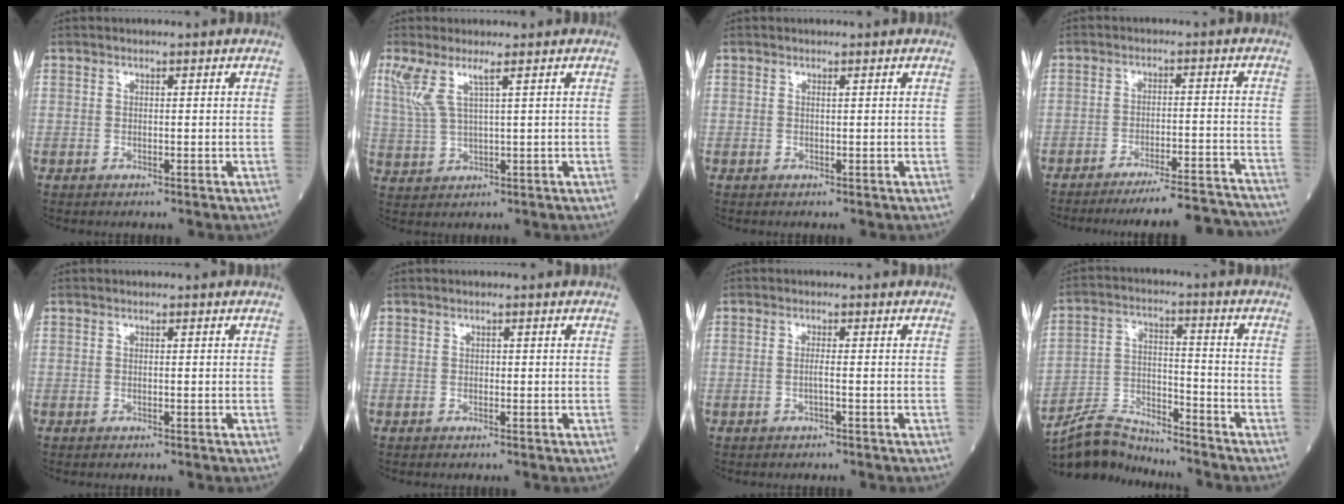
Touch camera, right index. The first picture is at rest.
{"total": 4.9, "force": [2.6, 0.4, 4.1], "torque": [-0.102, 0.008, 0.064]}
{"total": 0.0}
{"total": 15.5, "force": [-15.1, -0.3, 3.7], "torque": [-0.032, 0.000, -0.199]}
{"total": 0.0}
{"total": 0.0}
{"total": 1.2, "force": [-0.3, -0.2, 1.1], "torque": [-0.022, 0.000, -0.009]}
{"total": 10.1, "force": [-10.1, 0.6, 0.5], "torque": [-0.017, 0.016, -0.189]}